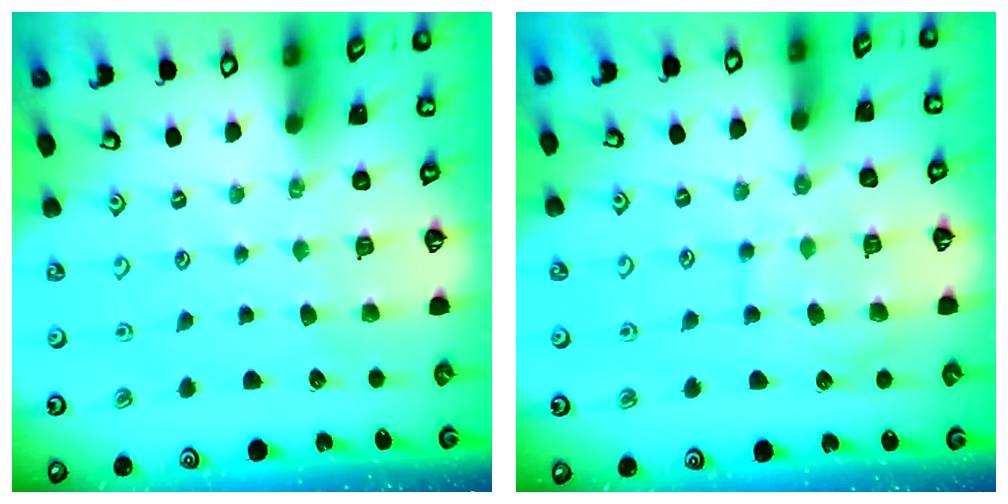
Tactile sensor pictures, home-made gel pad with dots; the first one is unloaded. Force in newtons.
{"total": 9.7, "press": 9.7, "slide": 0.8}